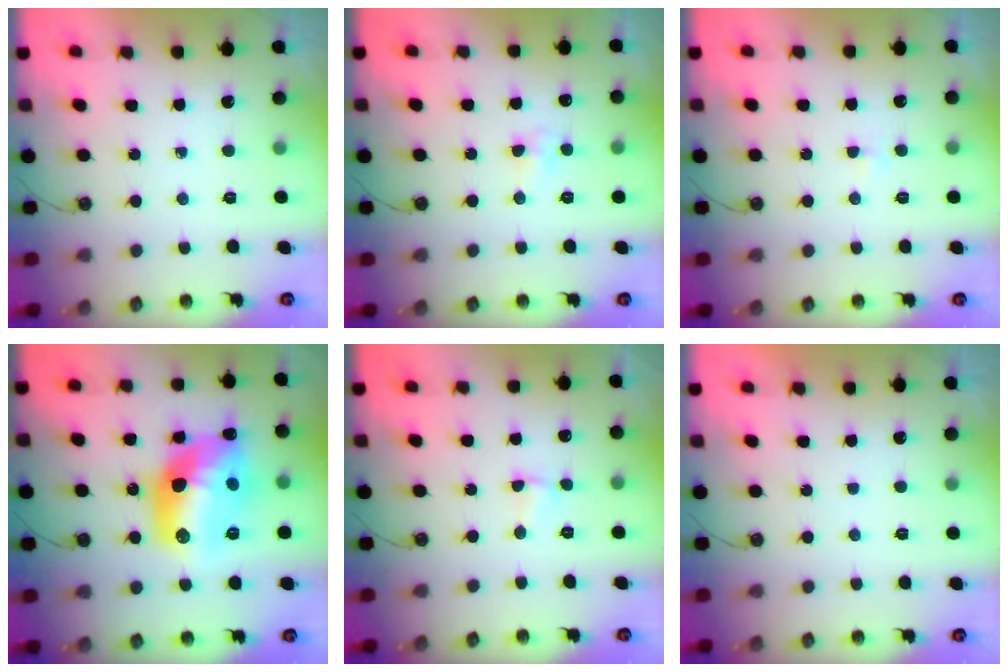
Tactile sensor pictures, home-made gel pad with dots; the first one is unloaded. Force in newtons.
{"total": 4.5, "press": 4.4, "slide": 0.7}
{"total": 2.1, "press": 2.1, "slide": 0.4}
{"total": 18.7, "press": 18.6, "slide": 1.2}
{"total": 1.4, "press": 1.4, "slide": 0.4}
{"total": 0.0}